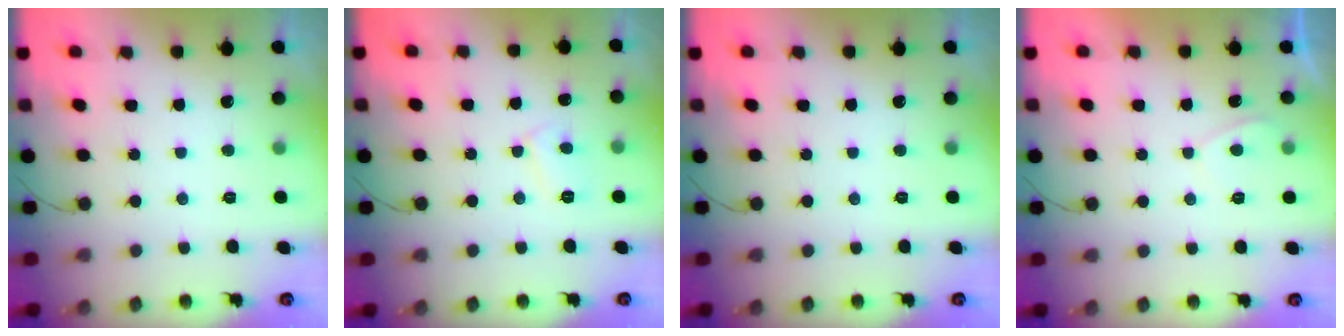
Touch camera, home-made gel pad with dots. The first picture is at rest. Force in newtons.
{"total": 5.0, "press": 4.9, "slide": 0.5}
{"total": 0.0}
{"total": 1.2, "press": 1.1, "slide": 0.5}